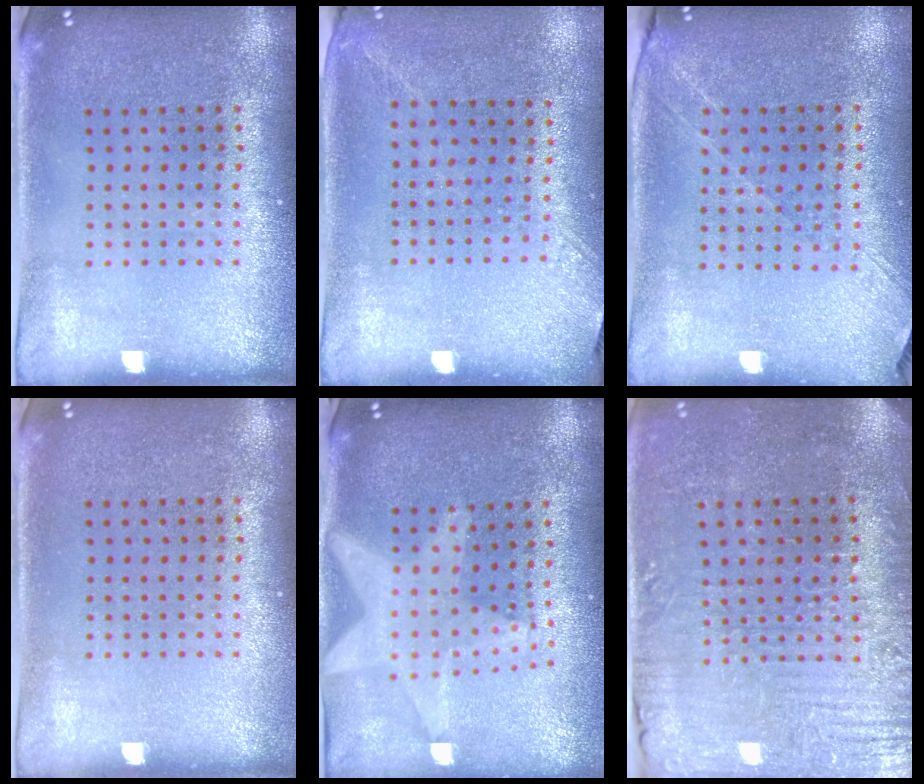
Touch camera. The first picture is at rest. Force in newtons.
{"total": 1.3, "press": 1.0, "slide": 0.8}
{"total": 1.3, "press": 1.2, "slide": 0.6}
{"total": 0.0}
{"total": 2.2, "press": 1.7, "slide": 1.3}
{"total": 3.8, "press": 3.6, "slide": 1.2}